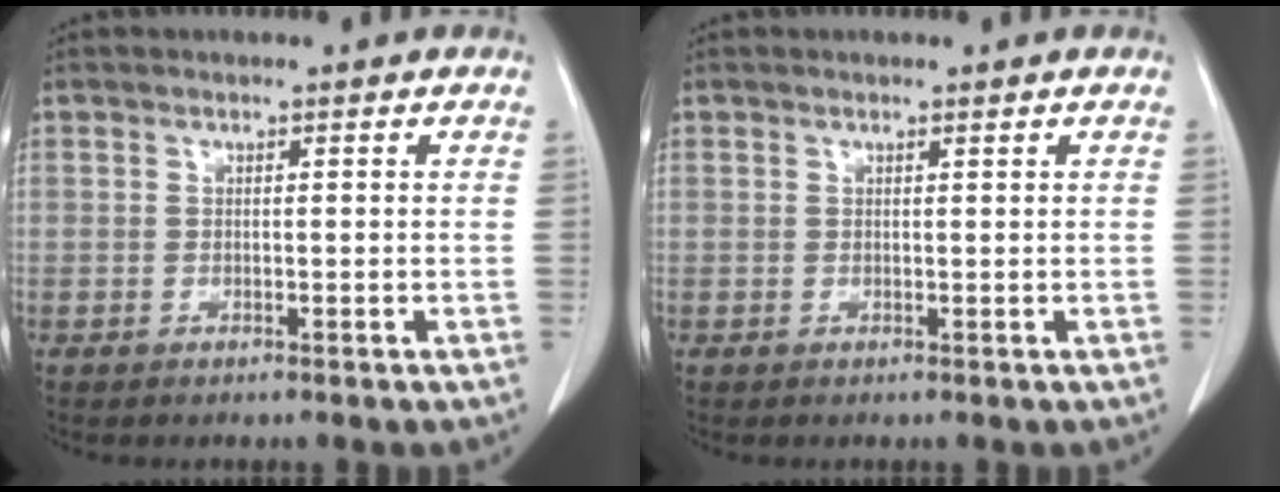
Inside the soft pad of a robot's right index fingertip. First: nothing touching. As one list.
[{"total": 0.0}]